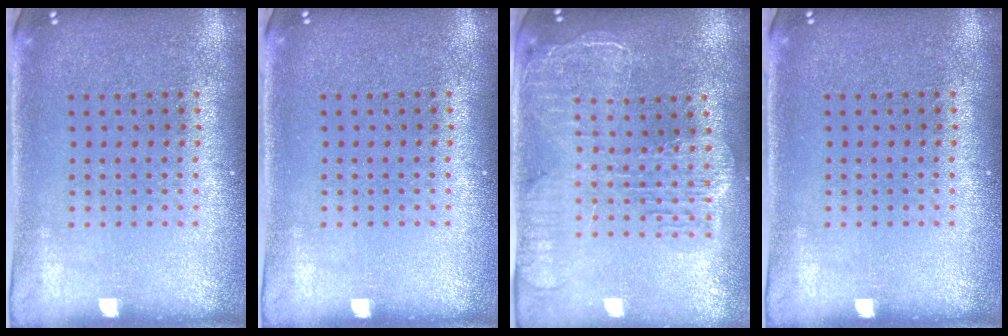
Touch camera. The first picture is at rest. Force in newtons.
{"total": 0.0}
{"total": 2.3, "press": 2.0, "slide": 1.1}
{"total": 0.0}